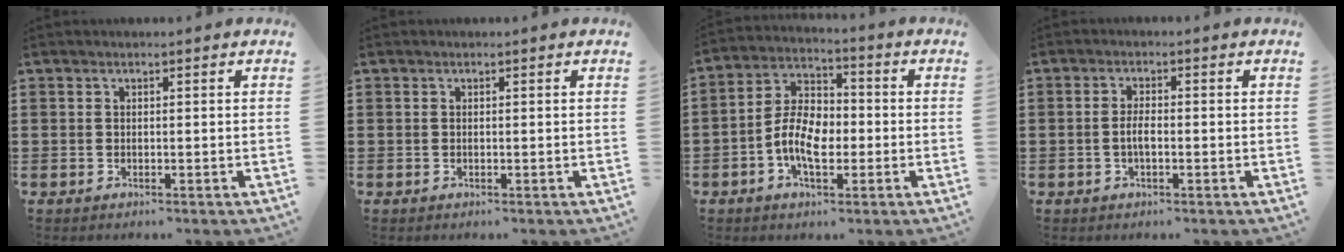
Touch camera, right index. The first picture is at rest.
{"total": 0.0}
{"total": 8.1, "force": [-2.1, 4.5, 6.3], "torque": [-0.146, 0.006, -0.047]}
{"total": 2.4, "force": [-0.6, 0.8, 2.2], "torque": [-0.047, 0.000, -0.013]}